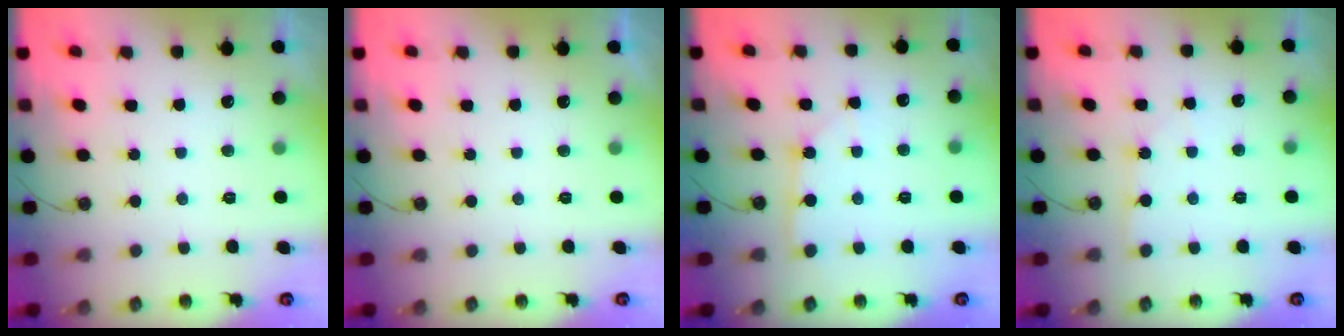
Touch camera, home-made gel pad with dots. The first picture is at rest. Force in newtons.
{"total": 0.0}
{"total": 2.0, "press": 2.0, "slide": 0.3}
{"total": 2.4, "press": 2.3, "slide": 0.4}